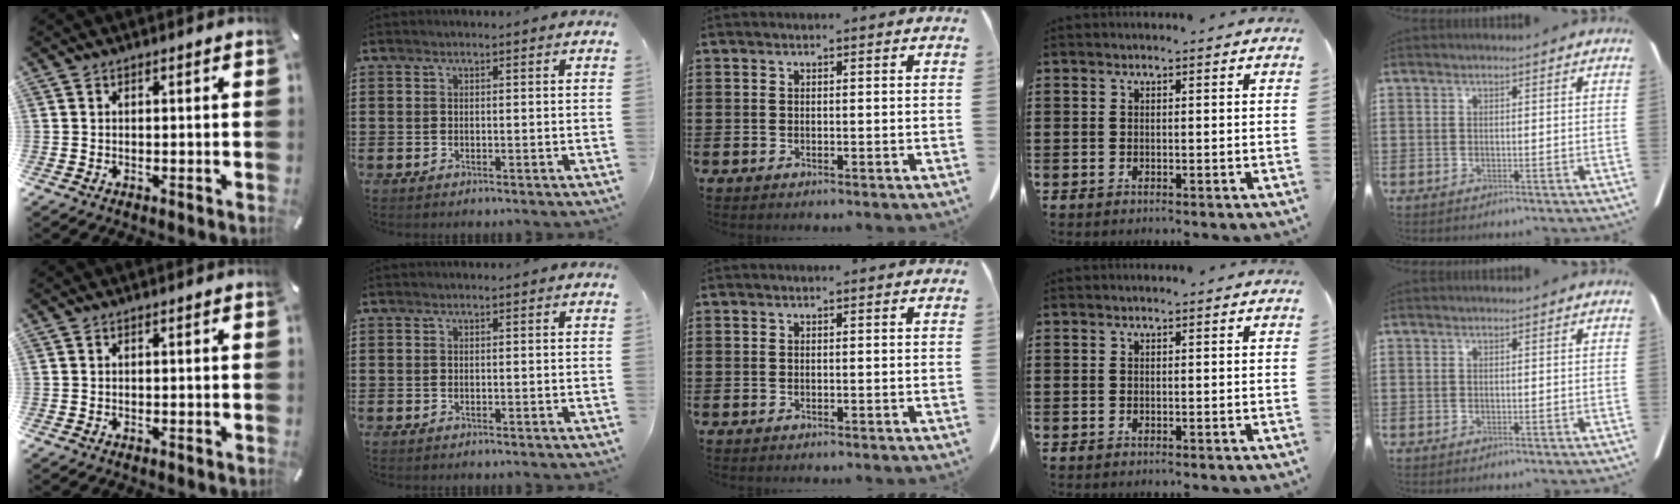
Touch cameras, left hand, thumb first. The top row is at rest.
{}